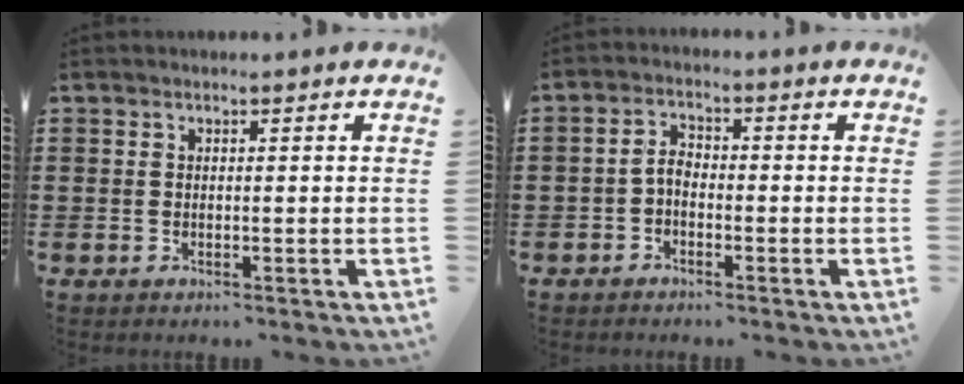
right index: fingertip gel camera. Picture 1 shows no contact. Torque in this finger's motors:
{"motor_torque": [0.64, -0.53, 0.35, 0.05]}